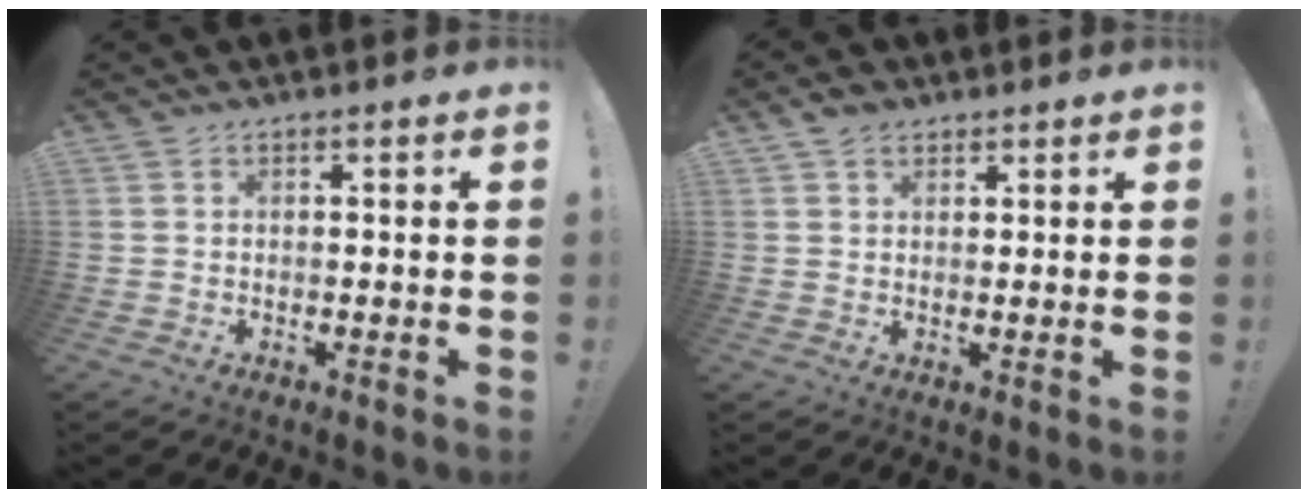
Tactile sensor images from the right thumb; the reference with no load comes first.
{"total": 3.3, "force": [2.1, 2.3, 1.0], "torque": [-0.009, -0.009, 0.038]}